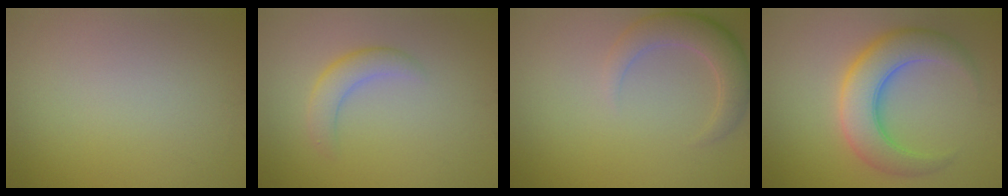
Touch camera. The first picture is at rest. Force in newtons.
{"total": 2.6, "press": 2.6, "slide": 0.1}
{"total": 3.9, "press": 3.9, "slide": 0.5}
{"total": 7.0, "press": 7.0, "slide": 0.2}